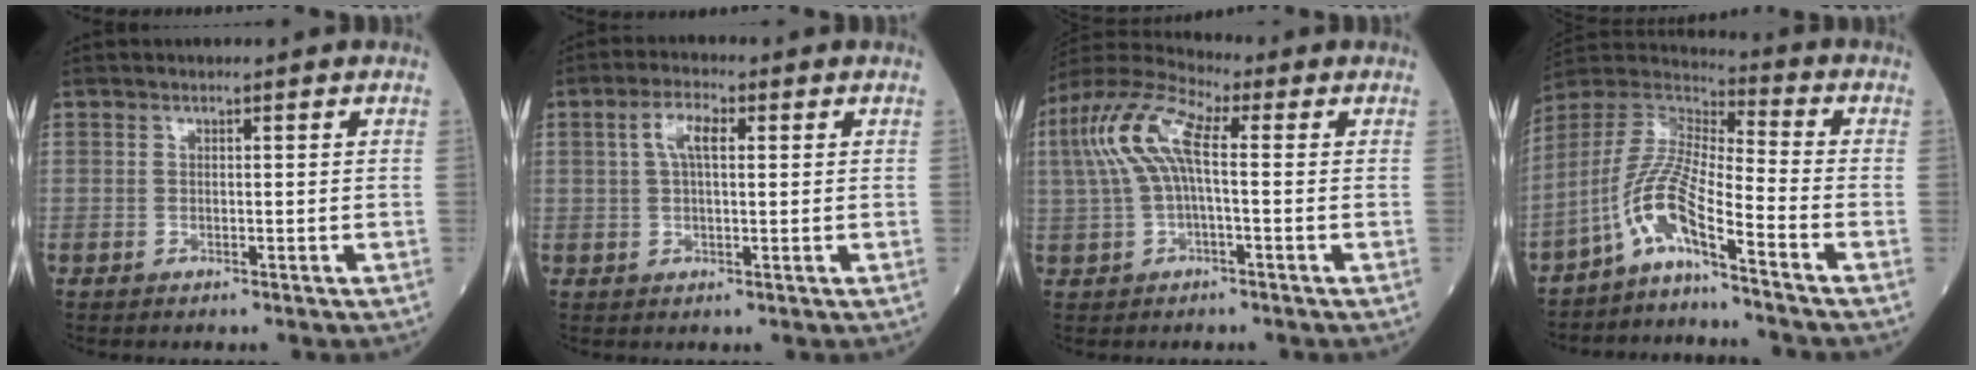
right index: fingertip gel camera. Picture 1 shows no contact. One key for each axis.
{"total": 4.5, "fx": 1.3, "fy": 1.5, "fz": 4.1, "tx": -0.087, "ty": 0.014, "tz": 0.026}
{"total": 10.4, "fx": 1.5, "fy": 3.2, "fz": 9.8, "tx": -0.222, "ty": 0.038, "tz": 0.022}
{"total": 9.4, "fx": -6.2, "fy": 0.1, "fz": 7.1, "tx": -0.167, "ty": 0.008, "tz": -0.124}